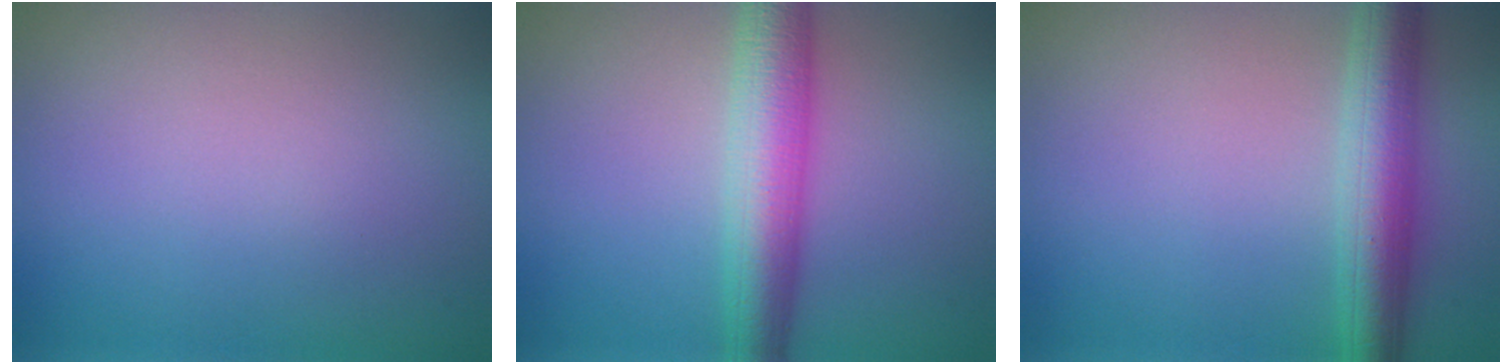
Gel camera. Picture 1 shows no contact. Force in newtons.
{"total": 6.0, "press": 6.0, "slide": 0.1}
{"total": 5.5, "press": 5.5, "slide": 0.2}